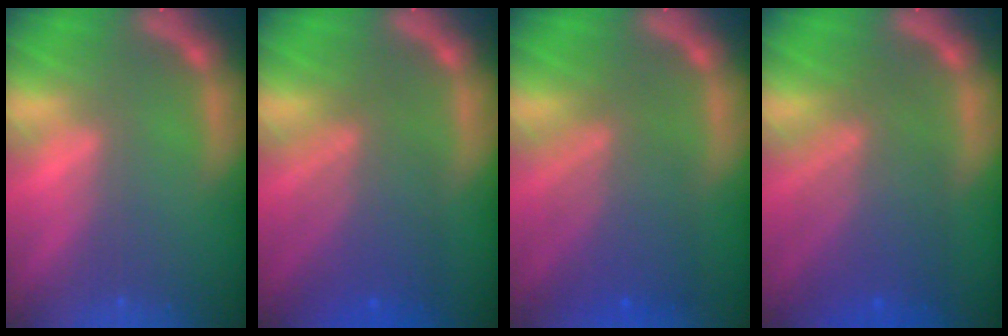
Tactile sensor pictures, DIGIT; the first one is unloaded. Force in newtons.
{"total": 6.5}
{"total": 6.6}
{"total": 7.5}